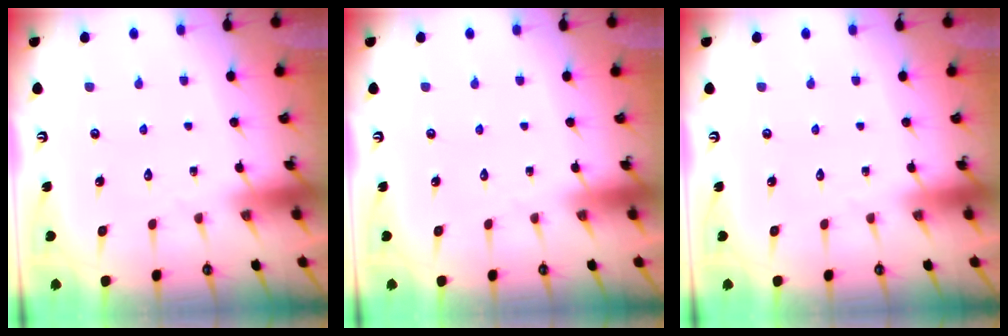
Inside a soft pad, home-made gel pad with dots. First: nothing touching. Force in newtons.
{"total": 0.0}
{"total": 0.0}